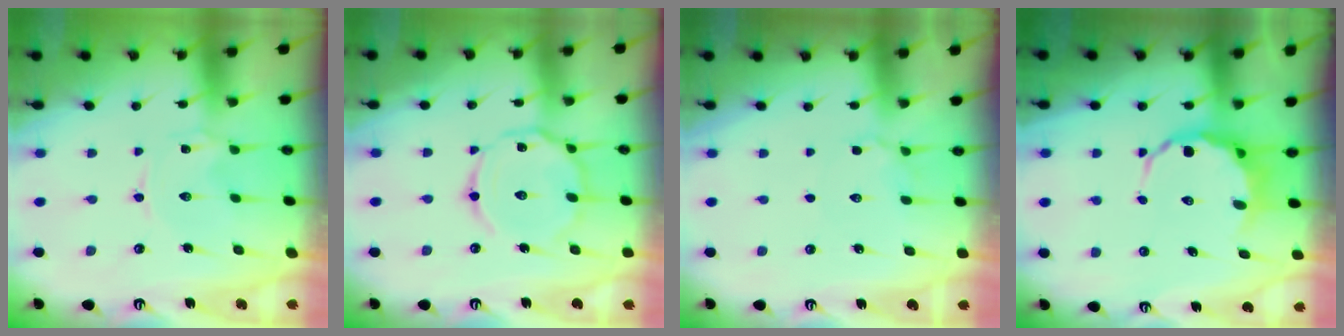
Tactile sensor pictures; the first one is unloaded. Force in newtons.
{"total": 13.2, "press": 13.2, "slide": 1.1}
{"total": 3.9, "press": 3.9, "slide": 0.7}
{"total": 6.0, "press": 5.7, "slide": 1.7}